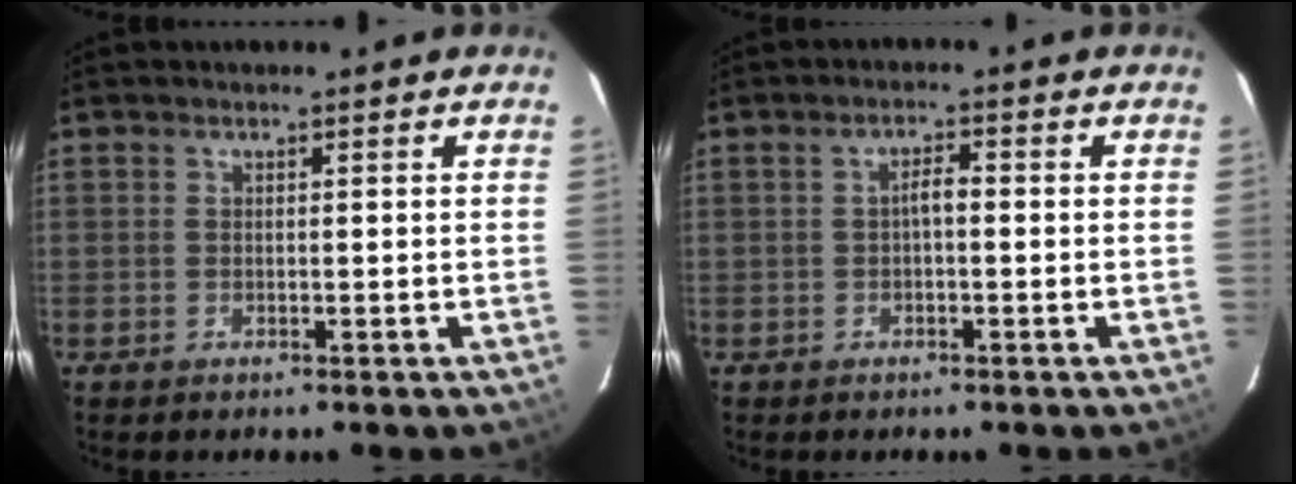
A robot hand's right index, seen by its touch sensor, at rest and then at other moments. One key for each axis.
{"total": 1.9, "fx": -0.3, "fy": 0.7, "fz": 1.7, "tx": -0.034, "ty": 0.009, "tz": -0.005}